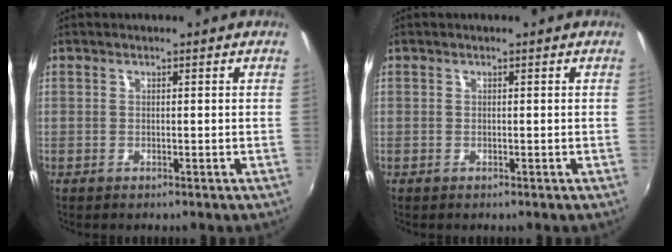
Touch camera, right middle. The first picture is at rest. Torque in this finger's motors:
{"motor_torque": [0.04, -0.12, 0.01, 0.00]}